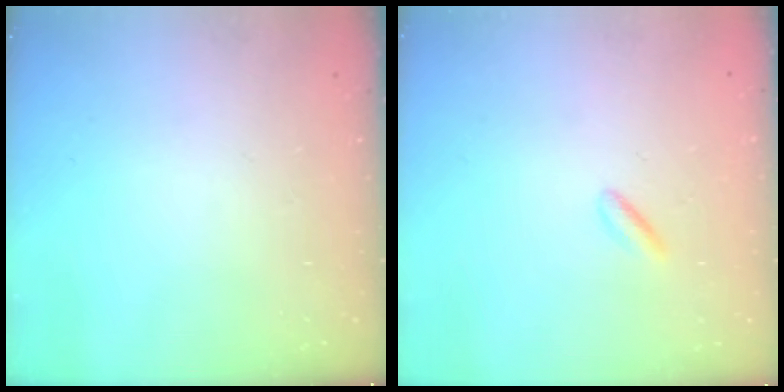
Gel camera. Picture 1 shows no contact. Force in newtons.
{"total": 2.3, "press": 2.1, "slide": 1.0}